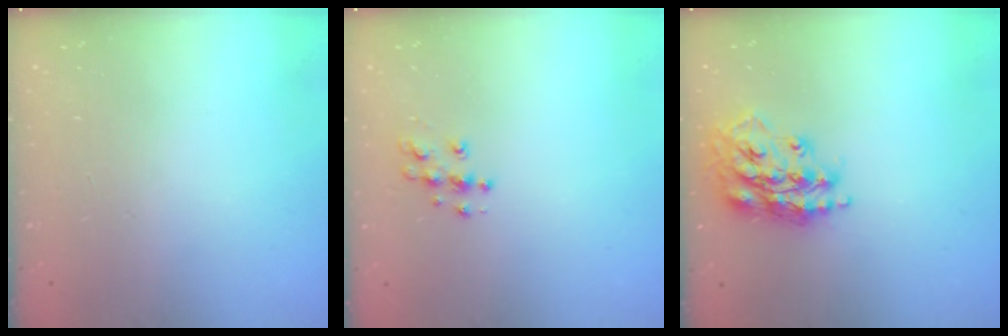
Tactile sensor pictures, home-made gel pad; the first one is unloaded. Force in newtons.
{"total": 5.8, "press": 5.8, "slide": 0.2}
{"total": 16.1, "press": 16.0, "slide": 1.6}